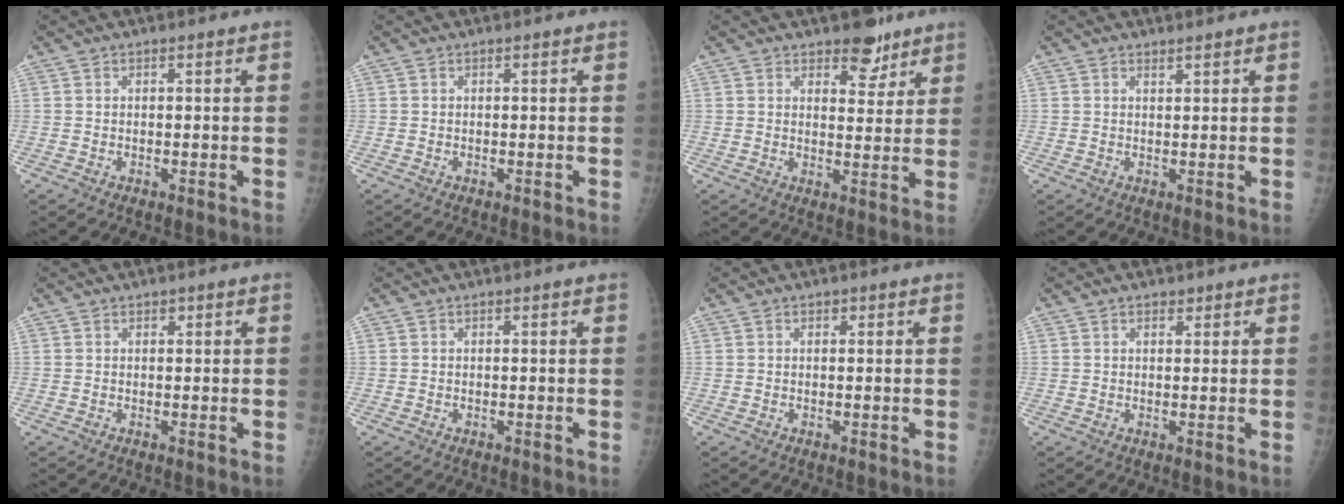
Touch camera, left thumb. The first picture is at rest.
{"total": 0.0}
{"total": 6.1, "force": [4.5, 3.1, 2.7], "torque": [-0.004, -0.028, 0.064]}
{"total": 0.9, "force": [0.9, 0.2, 0.2], "torque": [0.000, -0.008, 0.014]}
{"total": 0.9, "force": [0.6, 0.5, 0.4], "torque": [0.002, -0.003, 0.006]}
{"total": 0.0}
{"total": 0.7, "force": [0.4, 0.5, 0.4], "torque": [-0.002, -0.002, 0.005]}
{"total": 1.7, "force": [1.2, 0.9, 0.7], "torque": [0.001, -0.006, 0.015]}